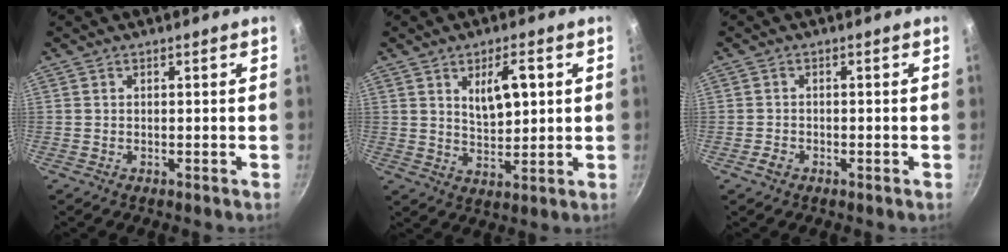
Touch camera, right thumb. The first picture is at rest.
{"total": 7.8, "force": [2.6, 3.6, 6.4], "torque": [-0.093, -0.014, 0.051]}
{"total": 1.7, "force": [-1.0, 1.1, 0.7], "torque": [-0.013, 0.010, -0.019]}